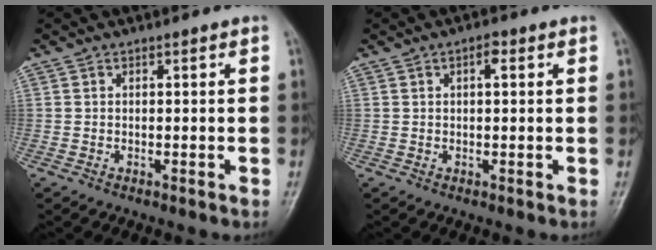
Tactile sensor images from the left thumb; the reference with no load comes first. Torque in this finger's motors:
{"motor_torque": [-0.08, 0.00, -0.26, -0.25, -0.01]}